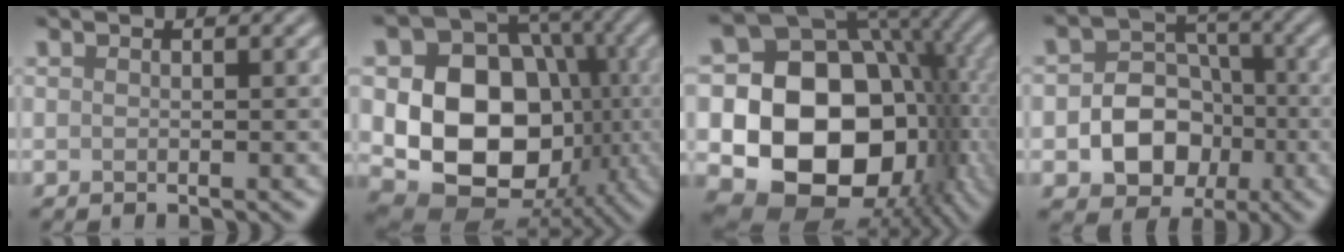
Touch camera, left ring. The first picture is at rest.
{"total": 13.3, "force": [-1.3, 10.5, 8.2], "torque": [-0.123, -0.019, -0.032]}
{"total": 16.6, "force": [-1.7, 13.1, 10.1], "torque": [-0.148, -0.019, -0.023]}
{"total": 7.0, "force": [-1.9, 5.6, 3.6], "torque": [-0.033, -0.002, -0.052]}